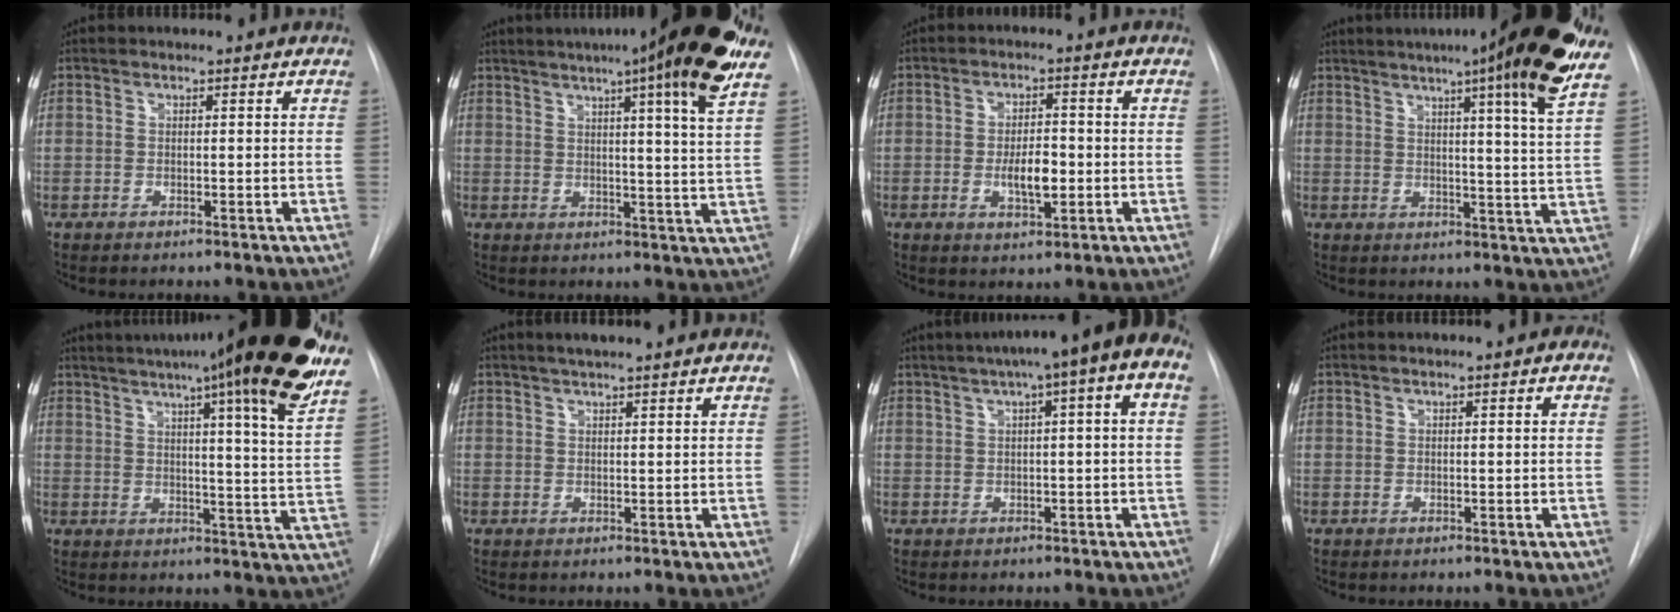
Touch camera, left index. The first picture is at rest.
{"total": 18.5, "force": [12.9, -0.5, 13.2], "torque": [-0.195, 0.000, 0.156]}
{"total": 5.4, "force": [-1.0, 1.9, 4.9], "torque": [-0.083, -0.001, -0.013]}
{"total": 20.1, "force": [14.3, -0.8, 14.1], "torque": [-0.205, -0.016, 0.173]}
{"total": 25.8, "force": [19.0, 0.4, 17.5], "torque": [-0.234, -0.026, 0.244]}
{"total": 4.8, "force": [4.0, 0.1, 2.7], "torque": [-0.045, 0.026, 0.062]}
{"total": 12.0, "force": [5.5, 1.3, 10.6], "torque": [-0.149, 0.044, 0.064]}
{"total": 1.1, "force": [0.5, 0.2, 0.9], "torque": [-0.017, 0.003, 0.005]}